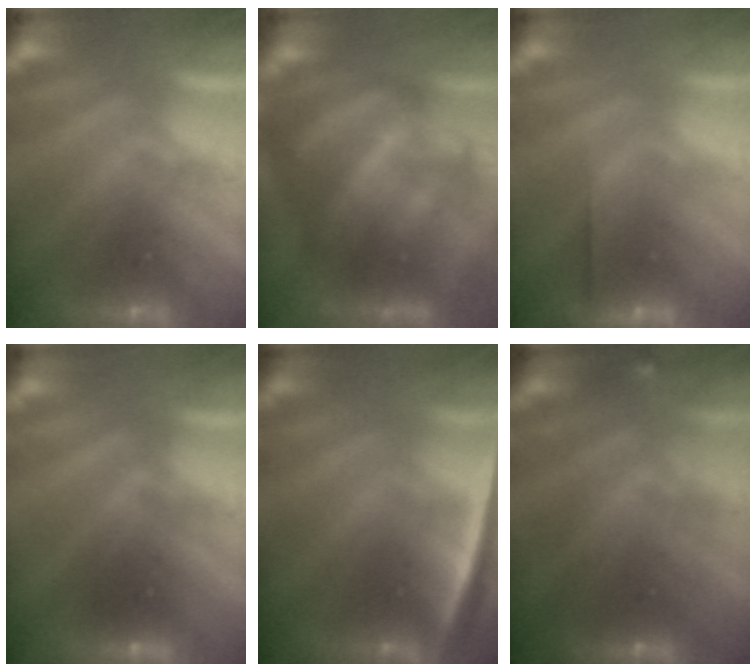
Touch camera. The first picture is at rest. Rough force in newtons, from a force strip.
{"total": 9.3}
{"total": 2.6}
{"total": 2.7}
{"total": 2.4}
{"total": 7.7}